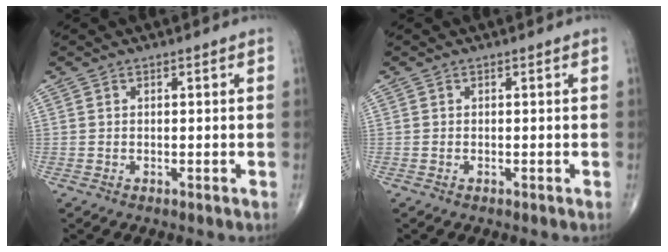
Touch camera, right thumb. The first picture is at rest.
{"total": 0.0}